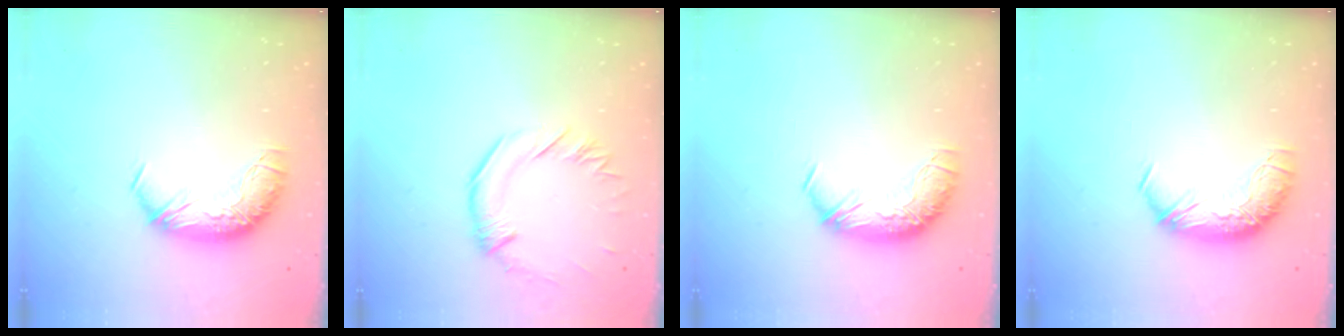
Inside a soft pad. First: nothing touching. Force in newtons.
{"total": 0.8, "press": 0.7, "slide": 0.4}
{"total": 0.0}
{"total": 0.0}